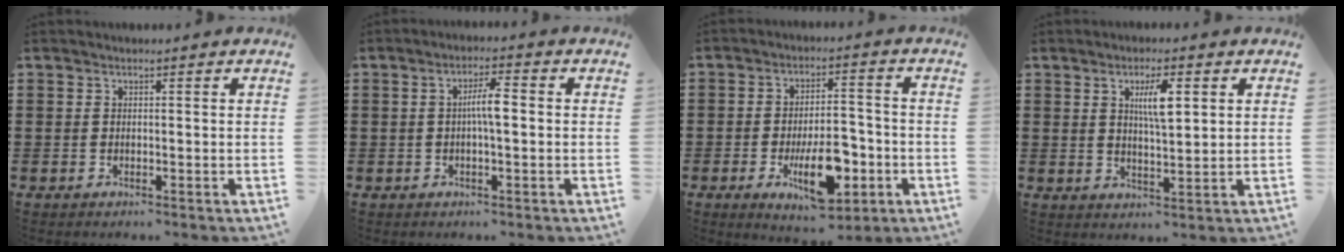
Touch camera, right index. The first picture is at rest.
{"total": 4.3, "force": [0.0, 0.8, 4.2], "torque": [-0.077, 0.006, -0.004]}
{"total": 10.4, "force": [-3.9, 4.5, 8.5], "torque": [-0.142, -0.003, -0.067]}
{"total": 5.3, "force": [1.7, 1.4, 4.9], "torque": [-0.092, 0.005, 0.025]}